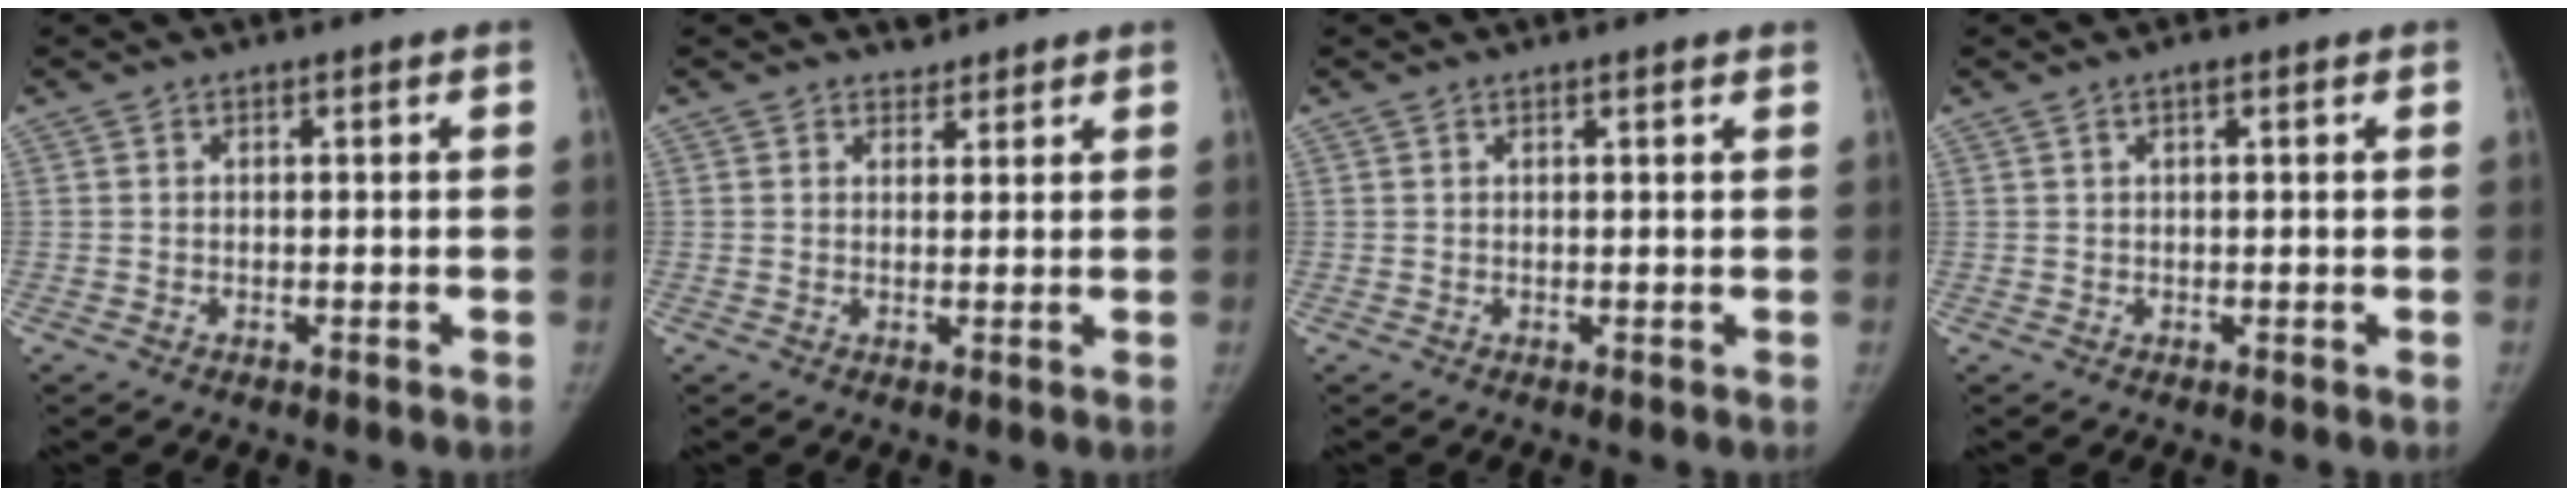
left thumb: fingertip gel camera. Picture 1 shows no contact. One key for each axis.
{"total": 1.9, "fx": 1.5, "fy": 1.2, "fz": -0.2, "tx": 0.020, "ty": -0.010, "tz": 0.014}
{"total": 0.8, "fx": 0.7, "fy": 0.1, "fz": 0.4, "tx": -0.006, "ty": -0.002, "tz": 0.007}
{"total": 1.0, "fx": 0.5, "fy": 0.2, "fz": 0.9, "tx": -0.016, "ty": 0.004, "tz": 0.006}